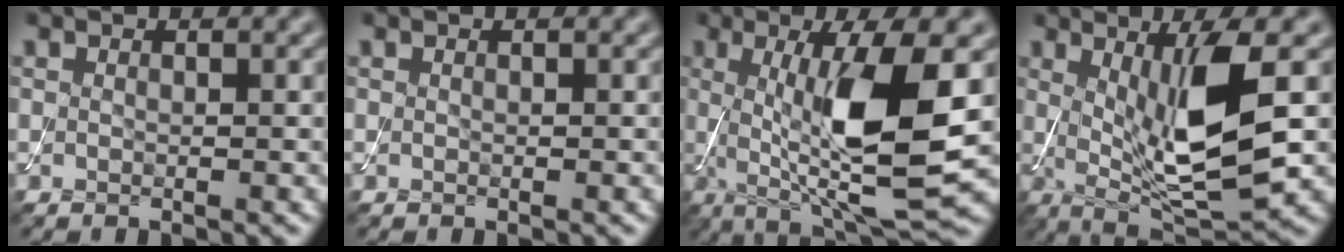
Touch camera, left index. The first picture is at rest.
{"total": 0.0}
{"total": 10.8, "force": [0.2, 2.4, 10.5], "torque": [-0.175, -0.012, 0.014]}
{"total": 9.0, "force": [0.9, 2.3, 8.7], "torque": [-0.147, -0.017, 0.025]}